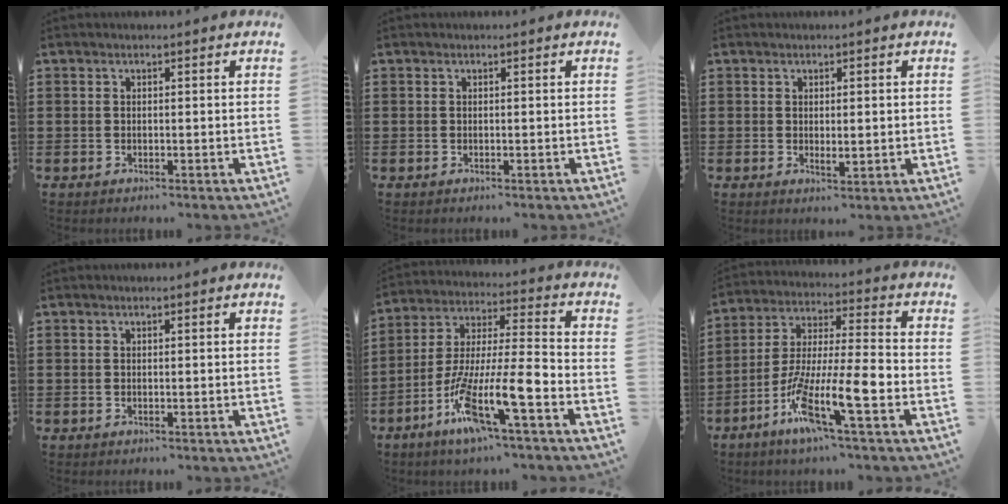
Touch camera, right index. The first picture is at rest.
{"total": 0.0}
{"total": 1.4, "force": [0.1, 0.6, 1.3], "torque": [-0.024, 0.001, 0.002]}
{"total": 0.0}
{"total": 13.9, "force": [-7.8, 1.7, 11.4], "torque": [-0.230, -0.016, -0.147]}
{"total": 13.0, "force": [-5.8, 2.1, 11.4], "torque": [-0.244, -0.017, -0.114]}